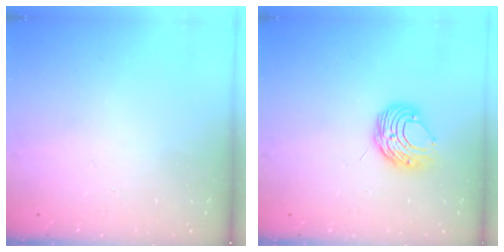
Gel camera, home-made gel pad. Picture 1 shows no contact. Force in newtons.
{"total": 8.8, "press": 8.8, "slide": 0.8}